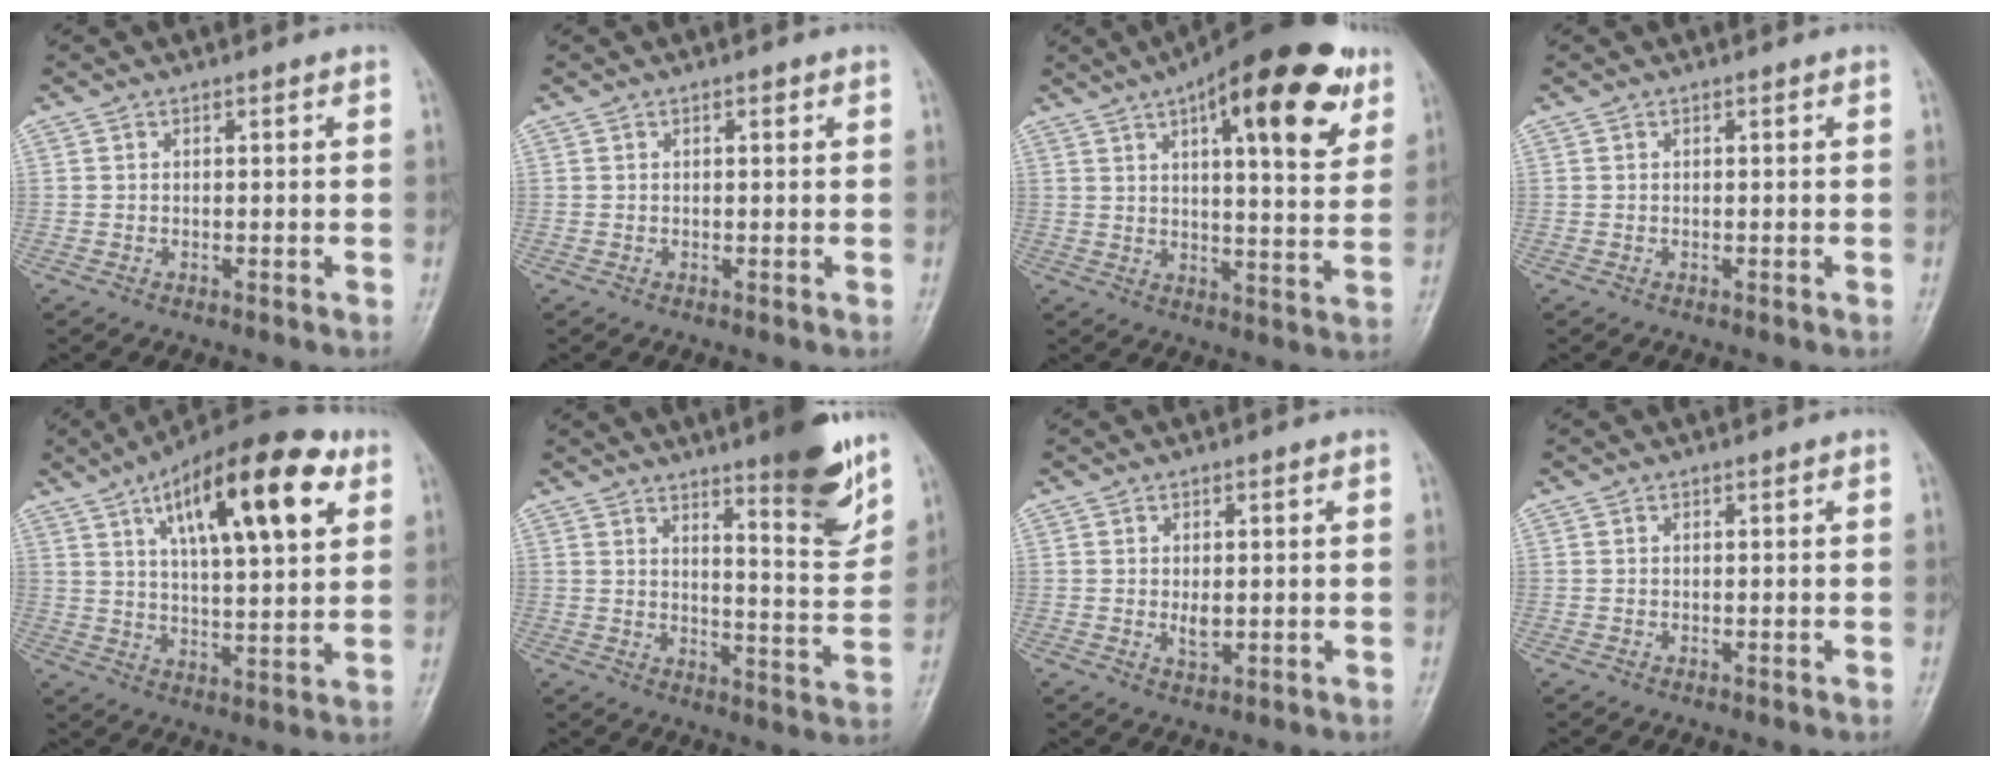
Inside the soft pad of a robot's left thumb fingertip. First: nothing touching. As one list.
[{"total": 0.8, "force": [0.4, 0.3, 0.7], "torque": [-0.009, 0.001, 0.005]}, {"total": 22.1, "force": [11.3, 7.2, 17.5], "torque": [-0.228, -0.024, 0.158]}, {"total": 0.0}, {"total": 21.7, "force": [9.4, 7.5, 18.1], "torque": [-0.261, -0.013, 0.145]}, {"total": 13.2, "force": [8.7, 2.3, 9.6], "torque": [-0.105, -0.064, 0.127]}, {"total": 2.7, "force": [0.0, 1.5, 2.3], "torque": [-0.034, -0.007, 0.004]}, {"total": 0.0}]